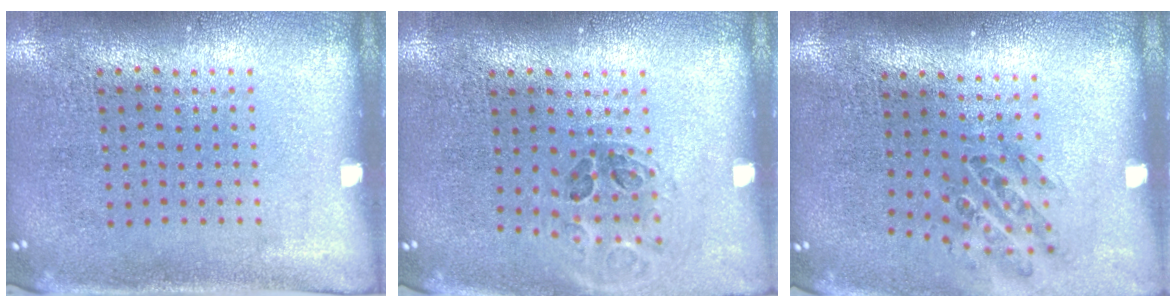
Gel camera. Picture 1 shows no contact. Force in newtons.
{"total": 1.0, "press": 1.0, "slide": 0.1}
{"total": 1.0, "press": 1.0, "slide": 0.3}